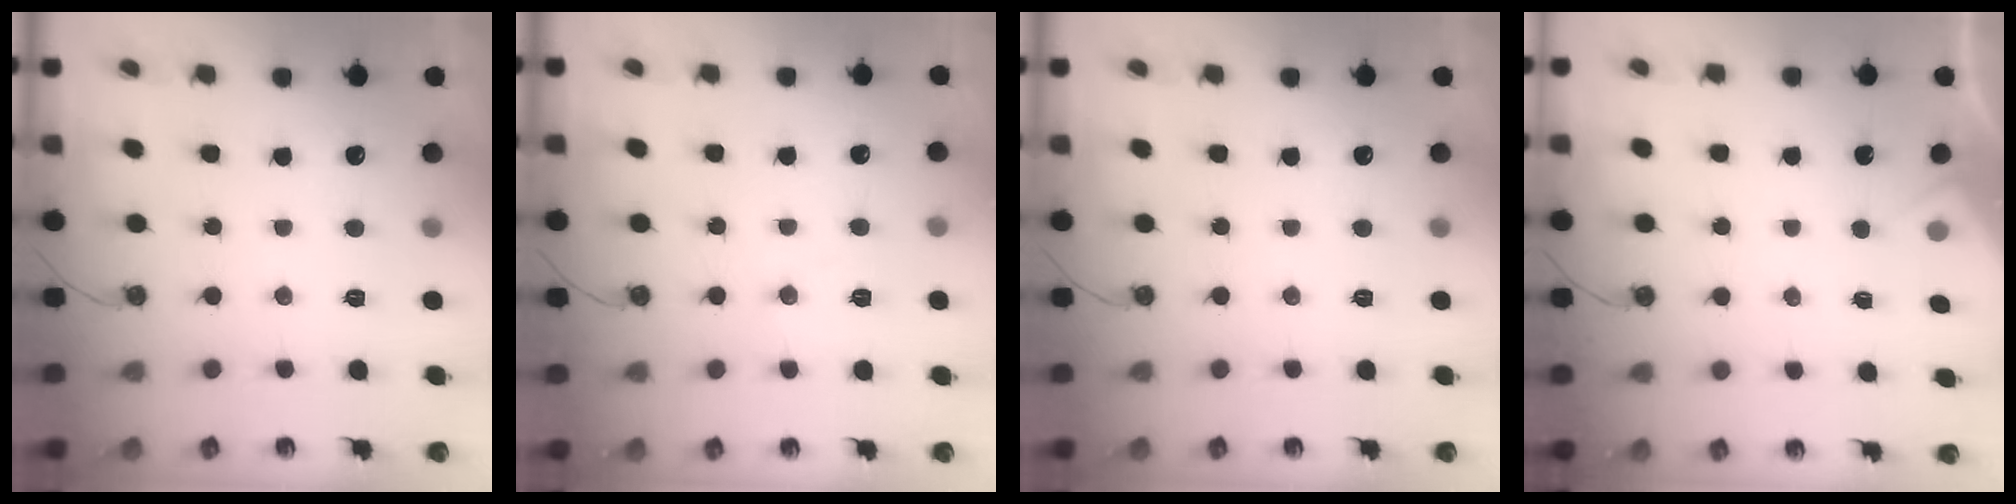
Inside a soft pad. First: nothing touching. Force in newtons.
{"total": 8.1, "press": 8.1, "slide": 0.9}
{"total": 0.0}
{"total": 2.8, "press": 2.7, "slide": 0.4}